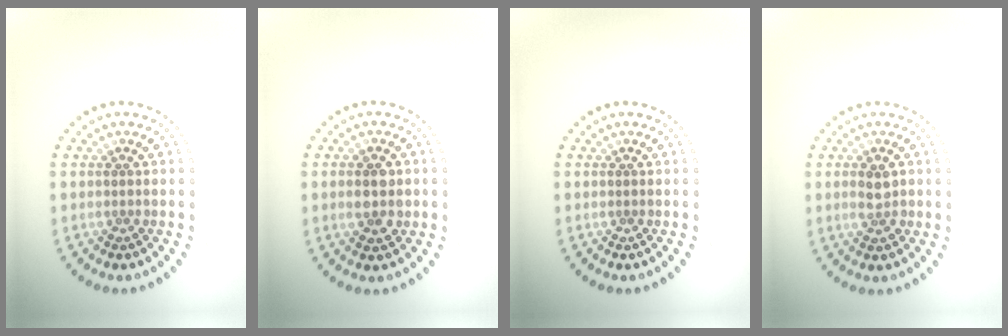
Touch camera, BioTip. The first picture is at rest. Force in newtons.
{"total": 2.9, "press": 2.9, "slide": 0.1}
{"total": 0.0}
{"total": 1.9, "press": 1.9, "slide": 0.4}